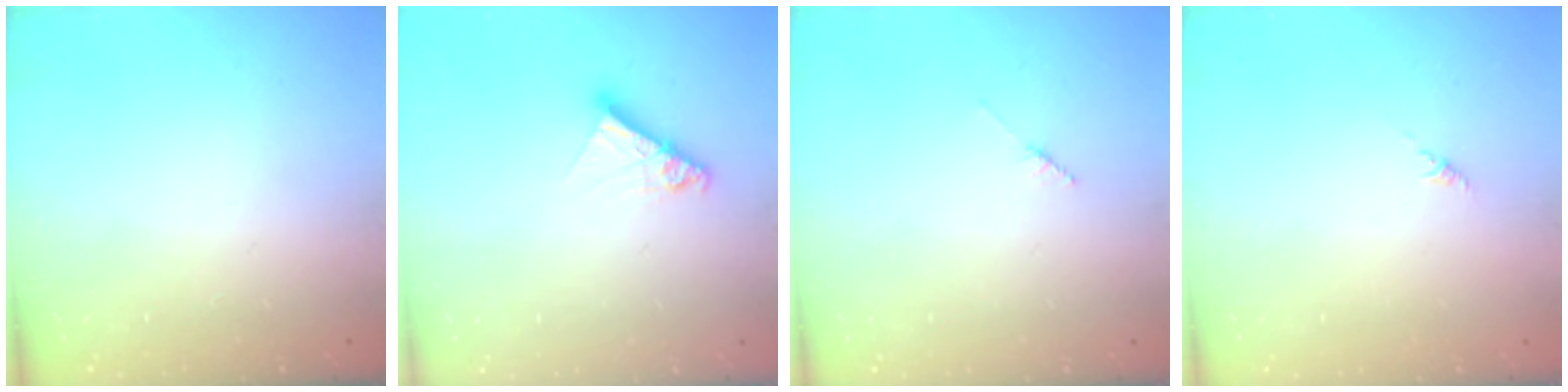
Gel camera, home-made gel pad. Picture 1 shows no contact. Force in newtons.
{"total": 8.1, "press": 8.1, "slide": 0.7}
{"total": 1.7, "press": 1.6, "slide": 0.2}
{"total": 0.6, "press": 0.4, "slide": 0.4}